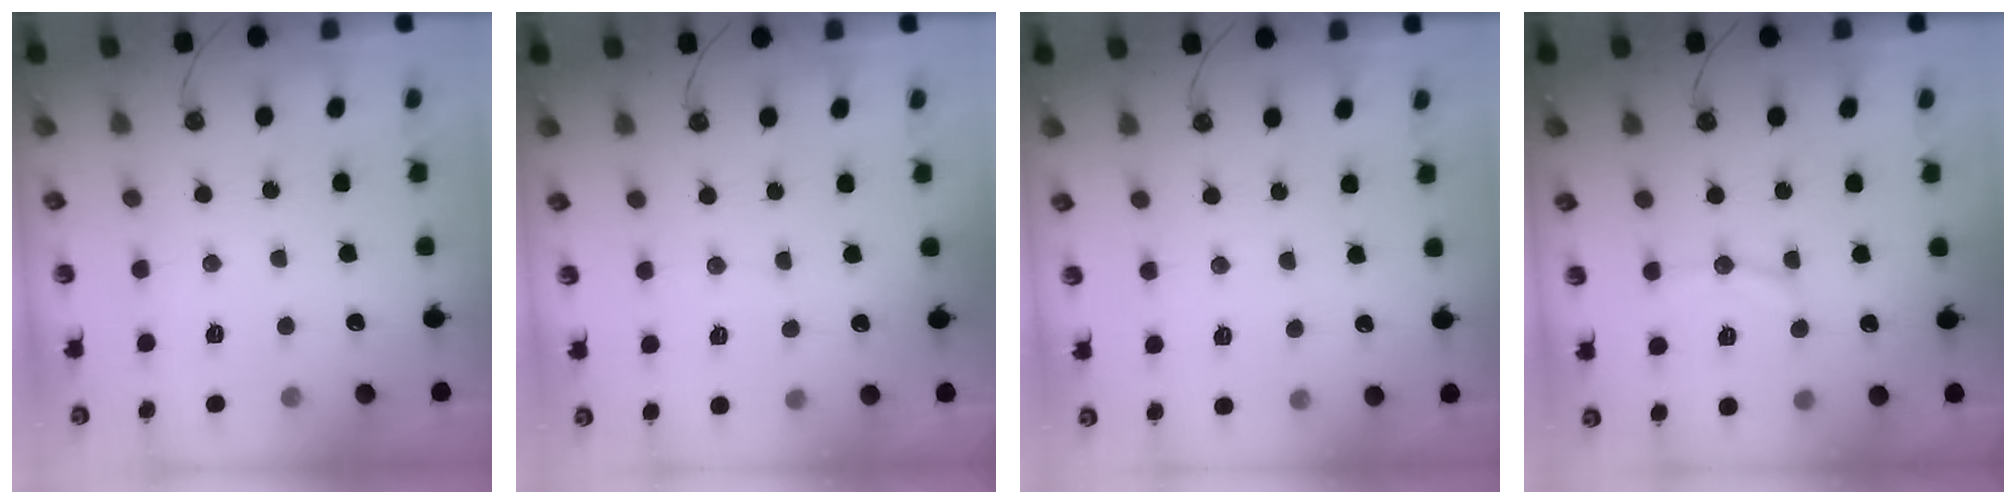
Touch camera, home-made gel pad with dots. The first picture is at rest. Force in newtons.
{"total": 2.6, "press": 2.6, "slide": 0.4}
{"total": 3.9, "press": 3.8, "slide": 0.4}
{"total": 7.7, "press": 7.7, "slide": 0.2}